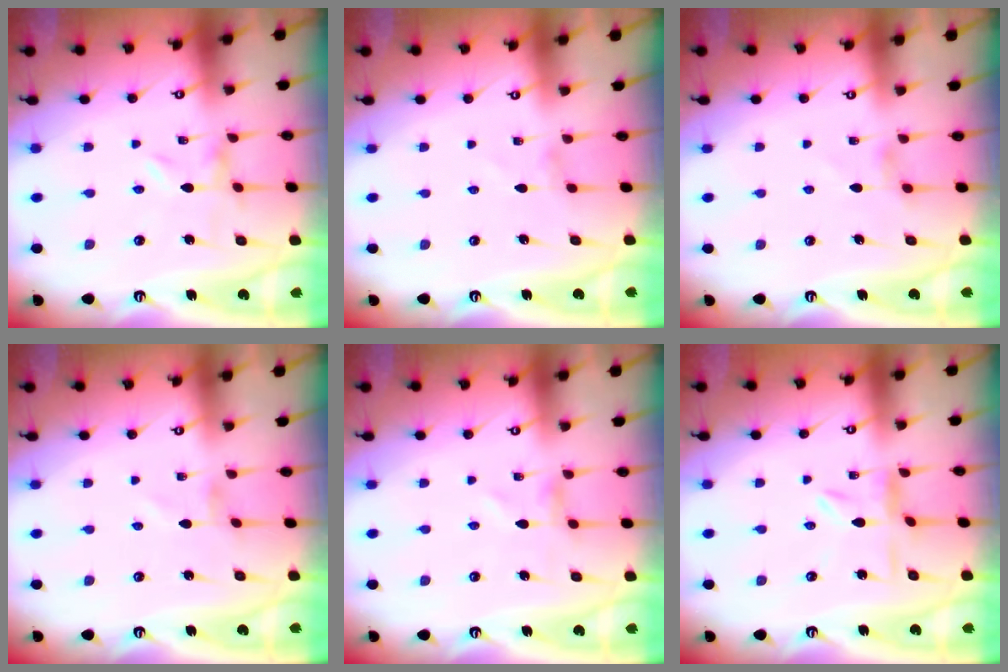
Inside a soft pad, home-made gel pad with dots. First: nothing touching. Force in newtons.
{"total": 0.0}
{"total": 1.9, "press": 1.9, "slide": 0.4}
{"total": 0.0}
{"total": 2.3, "press": 2.3, "slide": 0.3}
{"total": 1.3, "press": 1.2, "slide": 0.2}